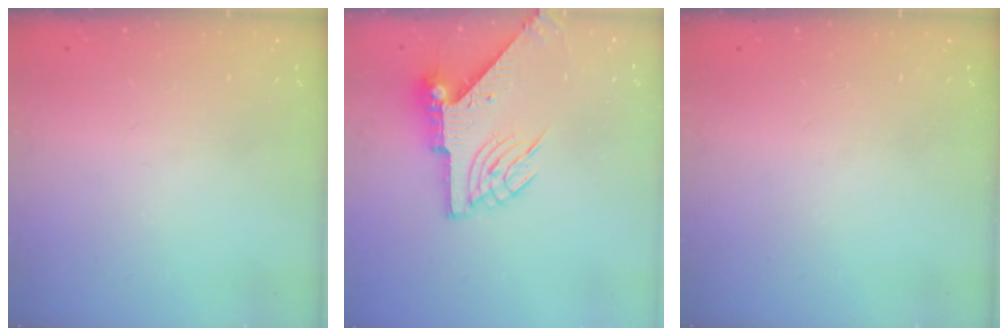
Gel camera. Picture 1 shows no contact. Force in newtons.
{"total": 7.8, "press": 7.7, "slide": 1.3}
{"total": 0.0}